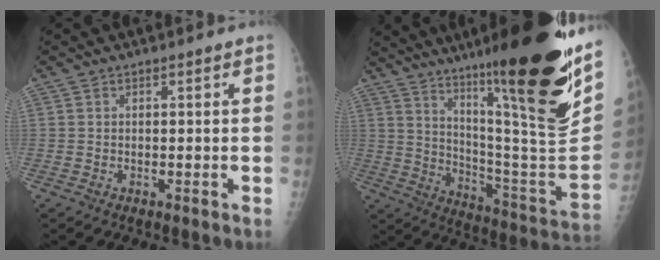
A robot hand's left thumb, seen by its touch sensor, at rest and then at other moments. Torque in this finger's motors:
{"motor_torque": [3.42, 1.56, 1.92, -0.85, 0.61]}